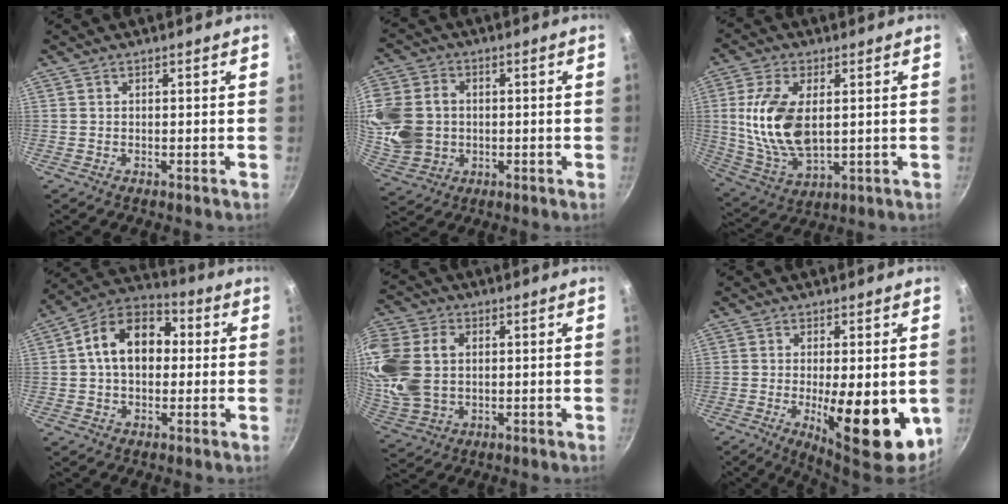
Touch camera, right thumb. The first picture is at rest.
{"total": 16.9, "force": [0.6, 14.1, 9.4], "torque": [-0.203, 0.009, 0.018]}
{"total": 15.1, "force": [1.9, 8.3, 12.5], "torque": [-0.235, -0.011, 0.046]}
{"total": 14.5, "force": [1.5, 10.1, 10.3], "torque": [-0.130, 0.033, 0.002]}
{"total": 18.7, "force": [2.4, 14.0, 12.1], "torque": [-0.271, 0.006, 0.052]}
{"total": 14.5, "force": [-2.8, 4.8, 13.4], "torque": [-0.173, -0.007, -0.027]}